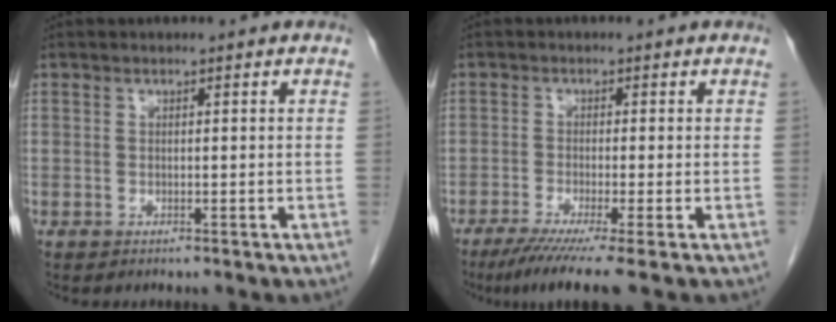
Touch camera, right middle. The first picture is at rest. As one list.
[{"total": 7.0, "force": [-4.9, -0.8, 4.9], "torque": [-0.073, -0.020, -0.081]}]